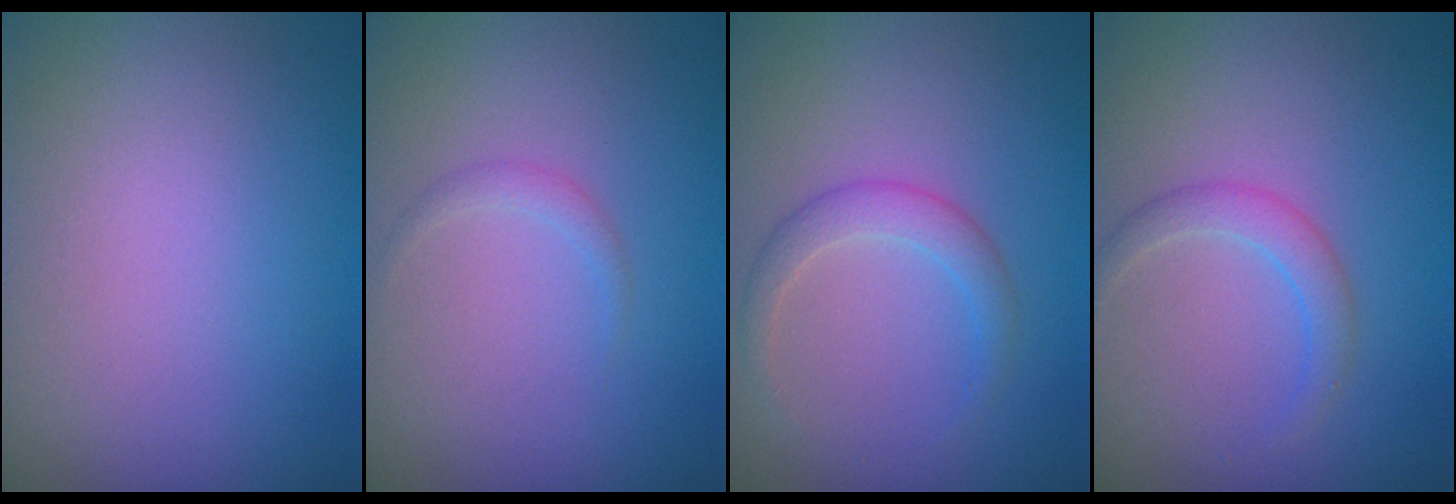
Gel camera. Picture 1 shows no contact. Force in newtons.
{"total": 0.8, "press": 0.8, "slide": 0.0}
{"total": 2.0, "press": 2.0, "slide": 0.1}
{"total": 1.8, "press": 1.8, "slide": 0.1}